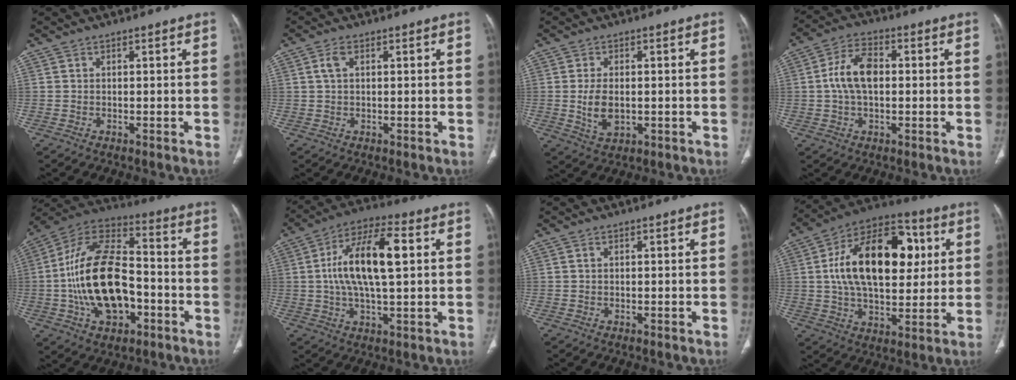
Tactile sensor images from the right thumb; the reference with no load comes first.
{"total": 2.5, "force": [0.9, 1.4, 1.9], "torque": [-0.045, 0.010, 0.021]}
{"total": 5.7, "force": [-0.3, 3.3, 4.6], "torque": [-0.088, -0.008, 0.002]}
{"total": 8.7, "force": [0.4, 5.1, 7.0], "torque": [-0.133, 0.018, 0.001]}
{"total": 21.8, "force": [-4.0, 12.4, 17.5], "torque": [-0.308, 0.038, -0.069]}
{"total": 15.0, "force": [2.2, 5.8, 13.7], "torque": [-0.254, 0.018, 0.034]}
{"total": 0.6, "force": [0.3, 0.3, 0.4], "torque": [-0.011, 0.005, 0.006]}
{"total": 23.4, "force": [4.5, 13.2, 18.8], "torque": [-0.283, 0.011, 0.068]}